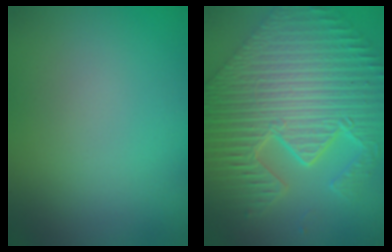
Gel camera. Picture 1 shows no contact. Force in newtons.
{"total": 11.7, "press": 7.7, "slide": 8.8}